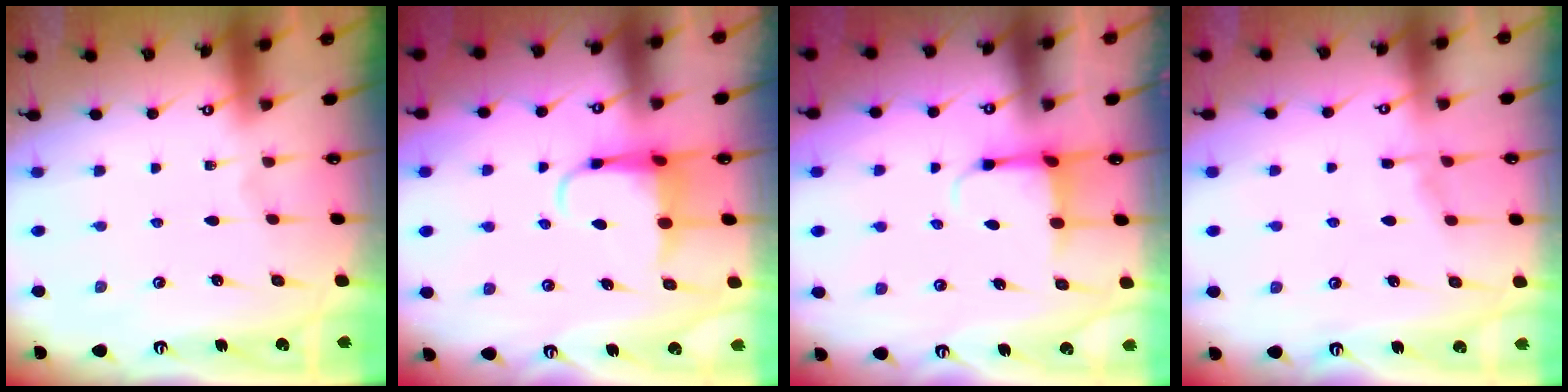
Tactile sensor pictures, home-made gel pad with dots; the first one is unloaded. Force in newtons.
{"total": 6.0, "press": 5.9, "slide": 0.7}
{"total": 4.0, "press": 3.8, "slide": 1.3}
{"total": 3.0, "press": 3.0, "slide": 0.5}